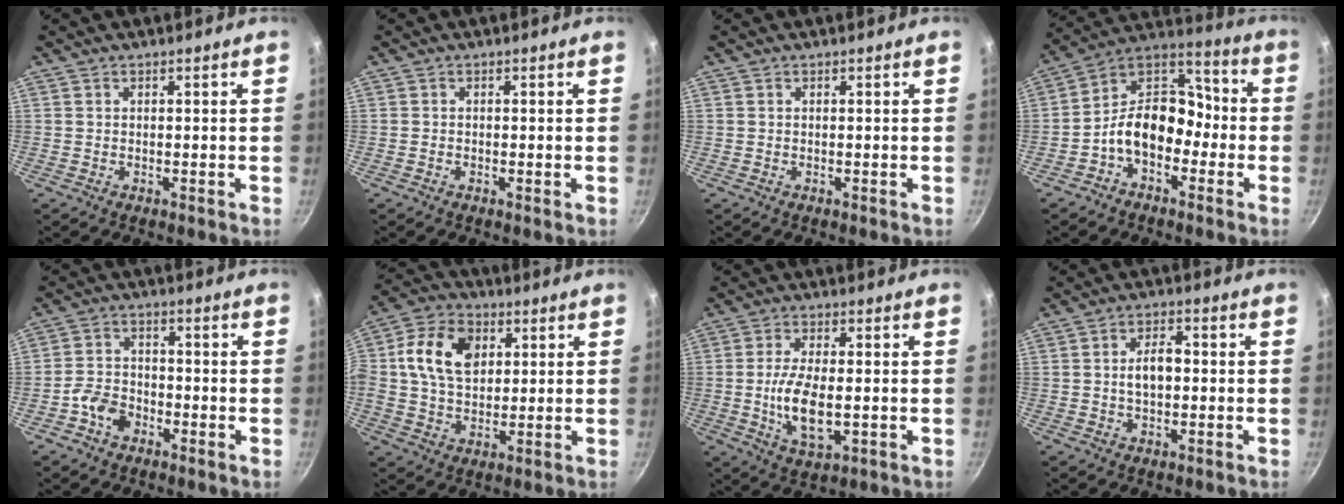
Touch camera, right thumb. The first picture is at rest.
{"total": 0.0}
{"total": 0.0}
{"total": 13.5, "force": [-4.3, 9.4, 8.7], "torque": [-0.100, 0.067, -0.100]}
{"total": 5.5, "force": [-2.8, 3.8, 2.7], "torque": [-0.041, 0.028, -0.059]}
{"total": 13.3, "force": [3.0, 9.4, 8.9], "torque": [-0.149, 0.006, 0.039]}
{"total": 9.7, "force": [-1.2, 4.3, 8.7], "torque": [-0.170, -0.008, -0.020]}
{"total": 5.7, "force": [-0.2, 3.3, 4.7], "torque": [-0.065, 0.020, -0.007]}